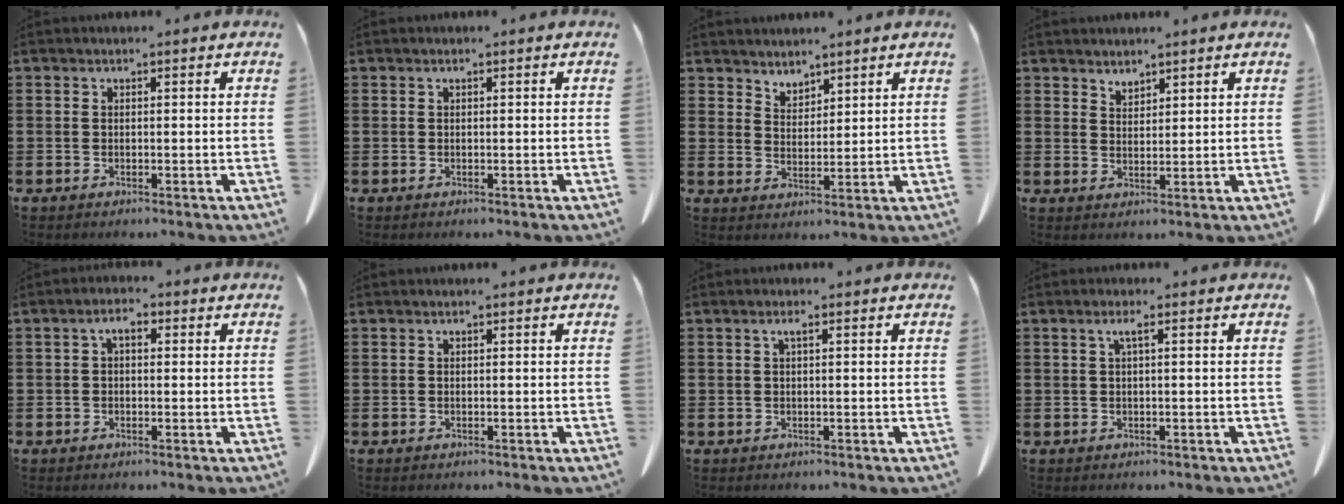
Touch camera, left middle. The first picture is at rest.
{"total": 0.0}
{"total": 3.1, "force": [3.0, 0.8, -0.3], "torque": [-0.005, -0.009, 0.058]}
{"total": 2.2, "force": [2.2, 0.4, 0.0], "torque": [-0.005, -0.003, 0.042]}
{"total": 2.5, "force": [0.0, 1.2, 2.2], "torque": [-0.046, 0.009, -0.002]}
{"total": 0.0}
{"total": 1.2, "force": [0.3, 0.2, 1.1], "torque": [-0.023, 0.004, 0.004]}
{"total": 1.5, "force": [0.4, 0.1, 1.5], "torque": [-0.030, 0.003, 0.005]}